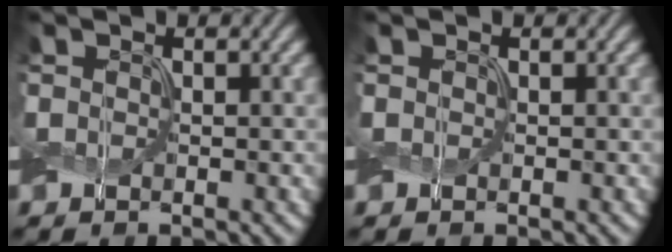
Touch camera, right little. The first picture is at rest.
{"total": 0.0}